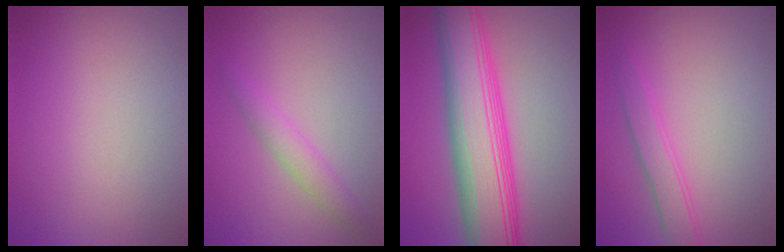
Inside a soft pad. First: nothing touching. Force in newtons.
{"total": 1.9, "press": 1.9, "slide": 0.1}
{"total": 10.5, "press": 10.5, "slide": 0.2}
{"total": 2.1, "press": 2.1, "slide": 0.1}